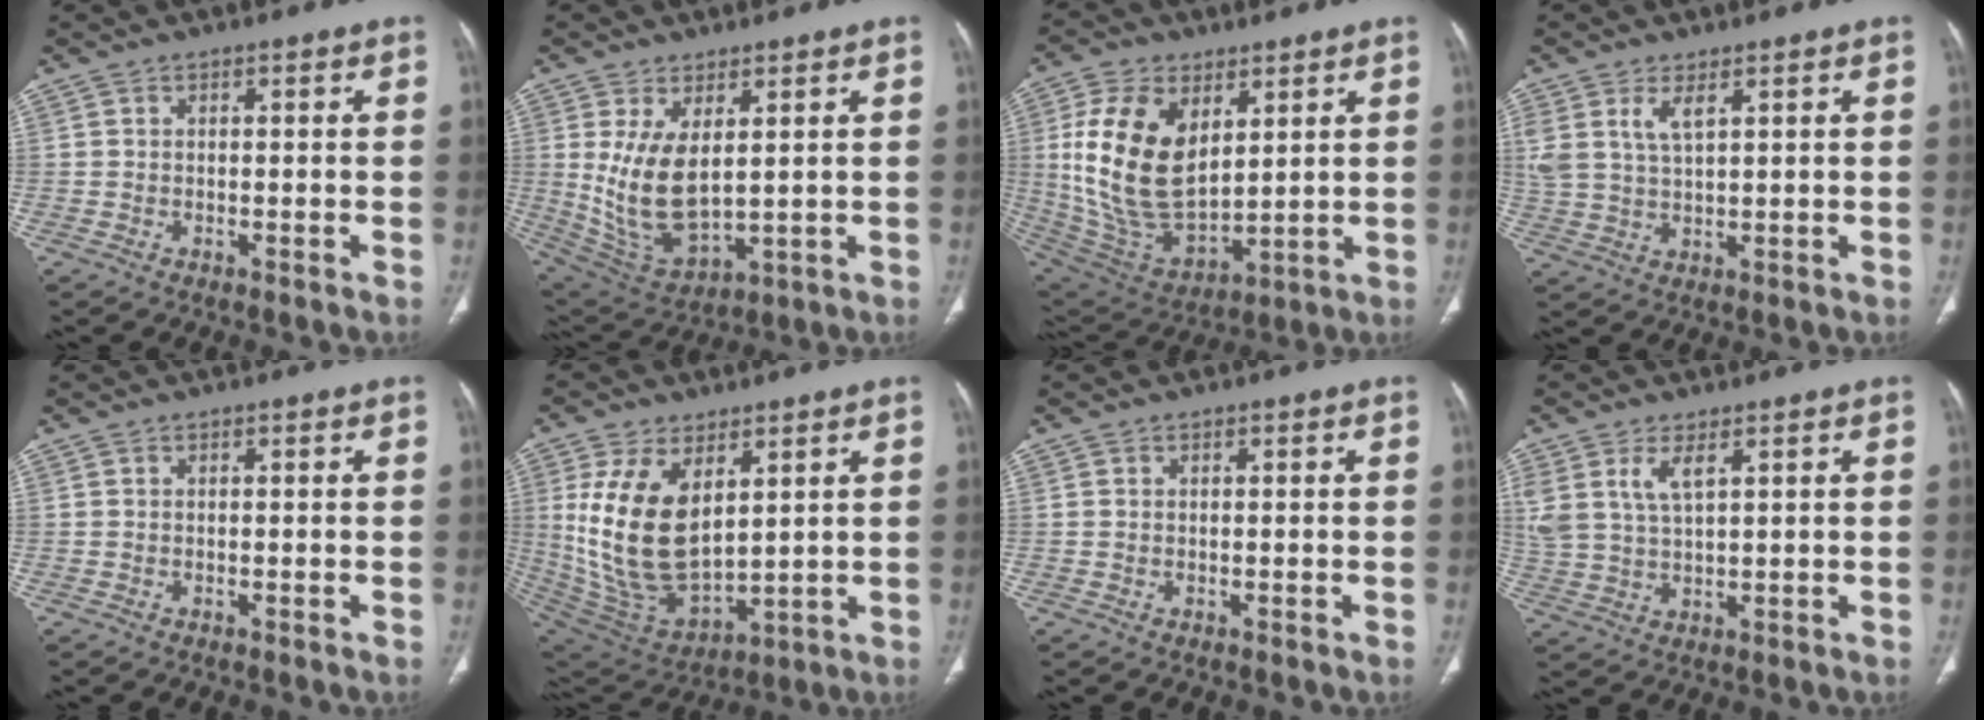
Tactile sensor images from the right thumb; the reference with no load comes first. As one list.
[{"total": 12.6, "force": [2.2, 6.7, 10.4], "torque": [-0.192, -0.020, 0.068]}, {"total": 19.8, "force": [5.0, 11.6, 15.2], "torque": [-0.279, -0.027, 0.110]}, {"total": 5.6, "force": [2.8, 2.4, 4.3], "torque": [-0.094, -0.007, 0.065]}, {"total": 0.0}, {"total": 18.7, "force": [4.7, 10.6, 14.6], "torque": [-0.273, -0.028, 0.116]}, {"total": 0.0}, {"total": 6.5, "force": [3.1, 2.9, 4.9], "torque": [-0.111, -0.007, 0.072]}]